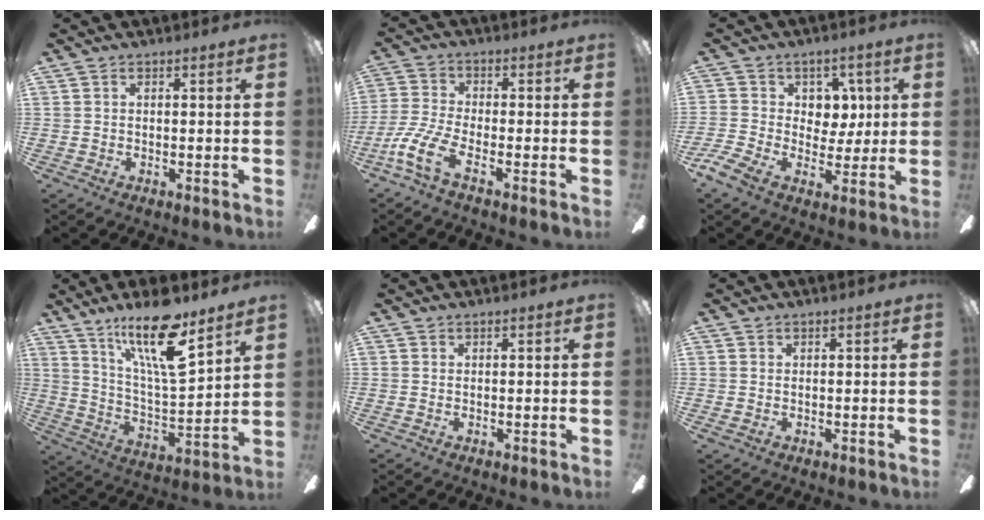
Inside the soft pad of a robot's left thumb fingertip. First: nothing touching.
{"total": 9.9, "force": [-4.7, 3.9, 7.9], "torque": [-0.189, 0.000, -0.092]}
{"total": 8.8, "force": [0.5, 7.6, 4.4], "torque": [-0.081, 0.005, 0.014]}
{"total": 19.1, "force": [13.0, 4.6, 13.2], "torque": [-0.247, -0.072, 0.212]}
{"total": 0.0}
{"total": 0.6, "force": [0.2, 0.5, 0.2], "torque": [0.003, -0.002, 0.002]}